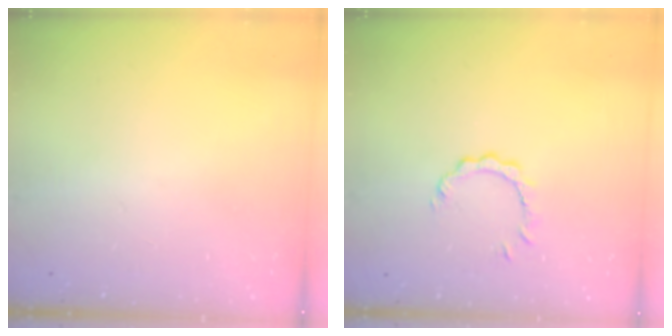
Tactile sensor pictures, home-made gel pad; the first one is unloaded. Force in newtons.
{"total": 4.1, "press": 4.0, "slide": 0.4}